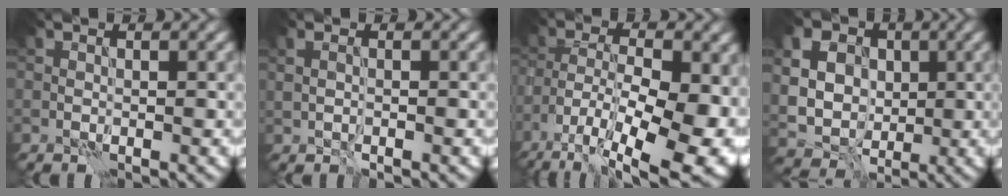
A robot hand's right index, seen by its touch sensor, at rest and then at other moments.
{"total": 1.2, "force": [0.0, 0.7, 0.9], "torque": [-0.019, -0.003, 0.005]}
{"total": 14.8, "force": [-7.2, 6.4, 11.2], "torque": [-0.189, -0.023, -0.107]}
{"total": 13.8, "force": [4.1, 11.5, 6.5], "torque": [-0.134, 0.022, 0.060]}